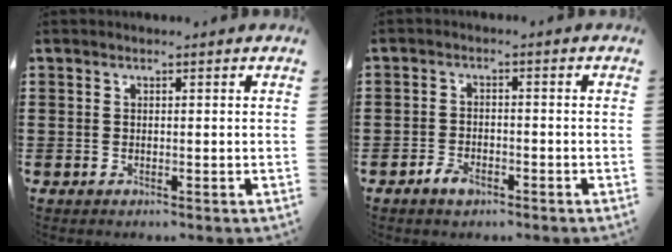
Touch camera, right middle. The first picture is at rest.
{"total": 2.7, "force": [-1.9, 1.2, 1.4], "torque": [-0.033, 0.000, -0.039]}